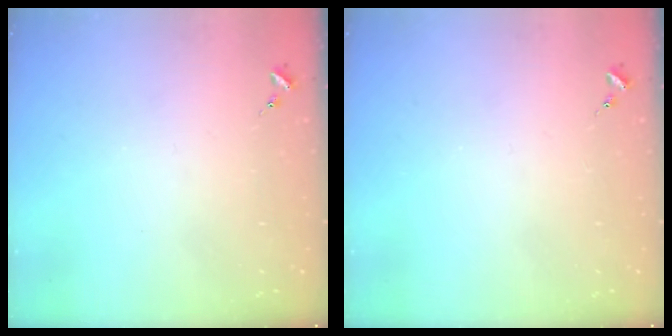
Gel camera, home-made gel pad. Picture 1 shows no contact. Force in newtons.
{"total": 0.0}